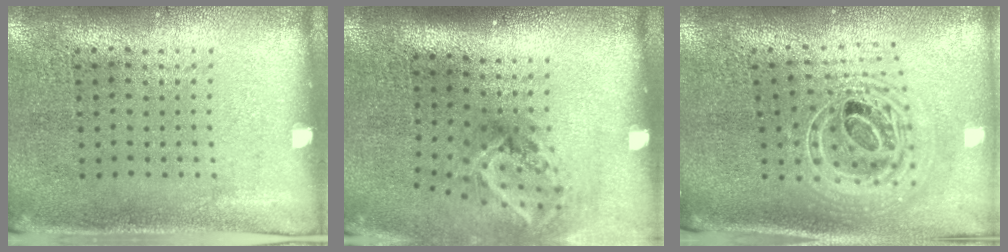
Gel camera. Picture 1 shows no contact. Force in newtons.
{"total": 2.0, "press": 1.3, "slide": 1.5}
{"total": 2.5, "press": 1.8, "slide": 1.8}